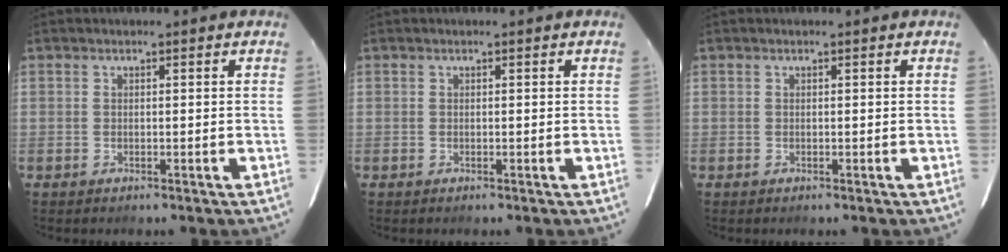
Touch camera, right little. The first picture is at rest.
{"total": 0.0}
{"total": 0.0}